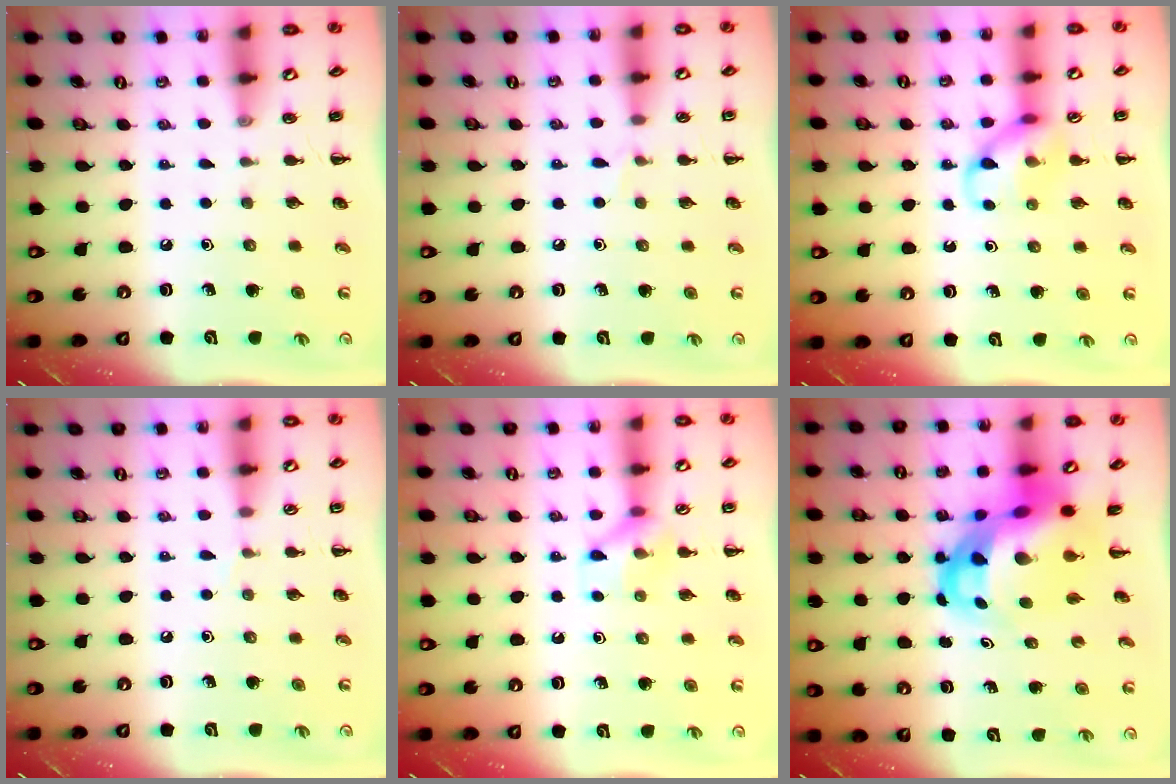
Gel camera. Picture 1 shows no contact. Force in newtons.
{"total": 3.5, "press": 3.3, "slide": 1.3}
{"total": 11.7, "press": 11.6, "slide": 1.1}
{"total": 2.9, "press": 2.7, "slide": 1.1}
{"total": 9.3, "press": 9.2, "slide": 1.3}
{"total": 10.0, "press": 9.7, "slide": 2.6}